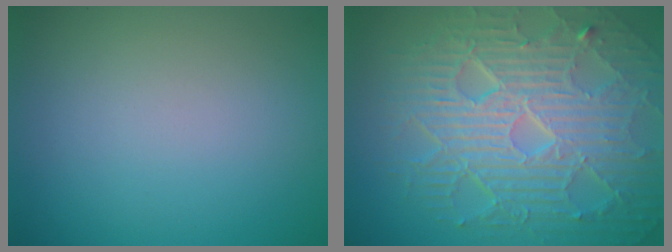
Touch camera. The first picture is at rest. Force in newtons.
{"total": 10.5, "press": 6.7, "slide": 8.1}